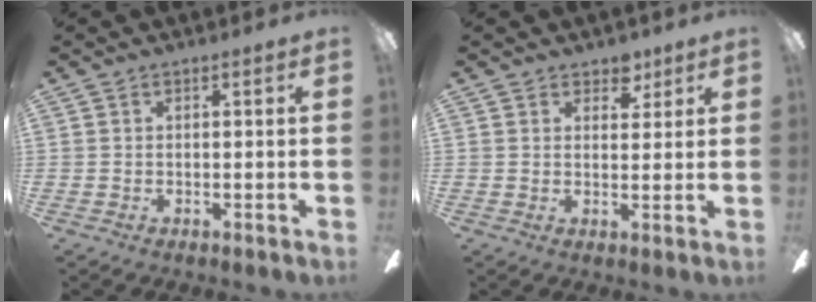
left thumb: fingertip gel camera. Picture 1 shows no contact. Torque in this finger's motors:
{"motor_torque": [0.08, 0.02, 0.32, 0.05, 0.02]}